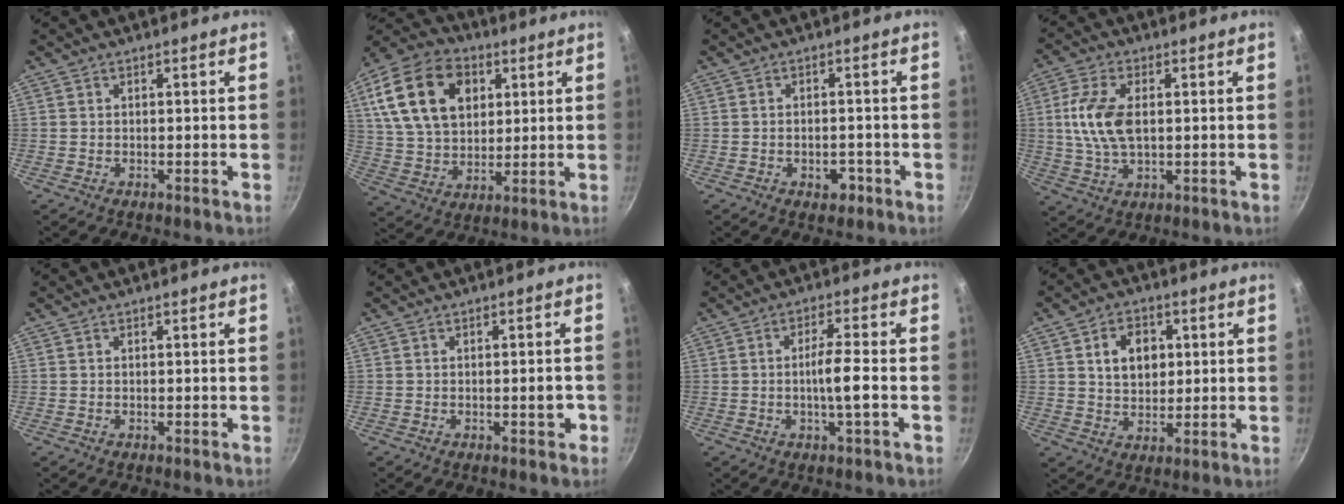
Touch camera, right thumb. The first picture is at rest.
{"total": 20.1, "force": [6.7, 13.9, 12.9], "torque": [-0.214, -0.001, 0.118]}
{"total": 3.3, "force": [-1.6, 2.1, 2.1], "torque": [-0.018, 0.013, -0.019]}
{"total": 10.3, "force": [1.1, 5.7, 8.5], "torque": [-0.170, 0.005, 0.019]}
{"total": 0.0}
{"total": 2.8, "force": [-0.9, 1.0, 2.5], "torque": [-0.025, 0.006, -0.013]}
{"total": 5.8, "force": [-1.2, 0.3, 5.6], "torque": [-0.102, 0.013, -0.022]}
{"total": 8.3, "force": [2.1, 6.1, 5.3], "torque": [-0.061, -0.002, 0.036]}